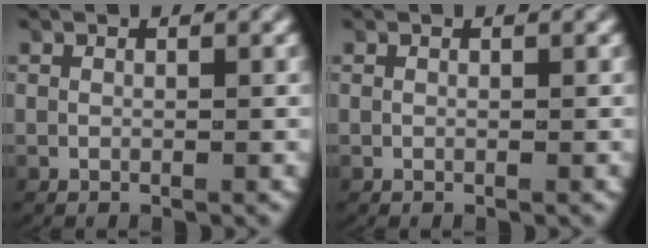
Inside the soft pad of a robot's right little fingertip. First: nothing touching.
{"total": 0.0}